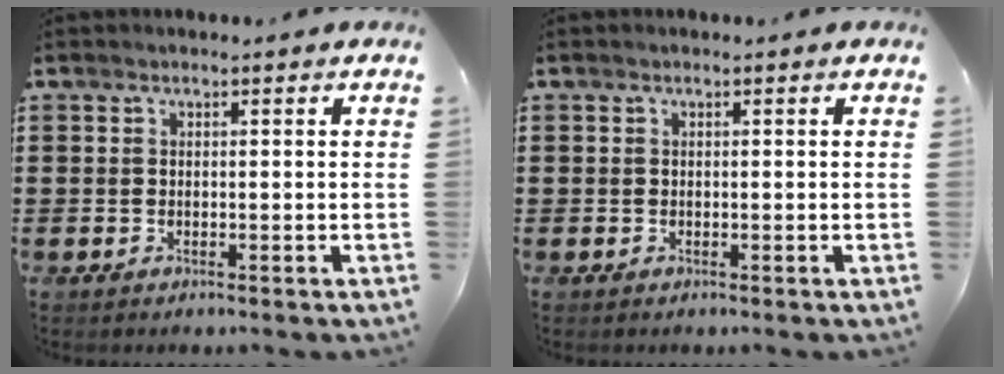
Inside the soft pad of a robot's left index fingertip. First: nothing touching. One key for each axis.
{"total": 0.0}